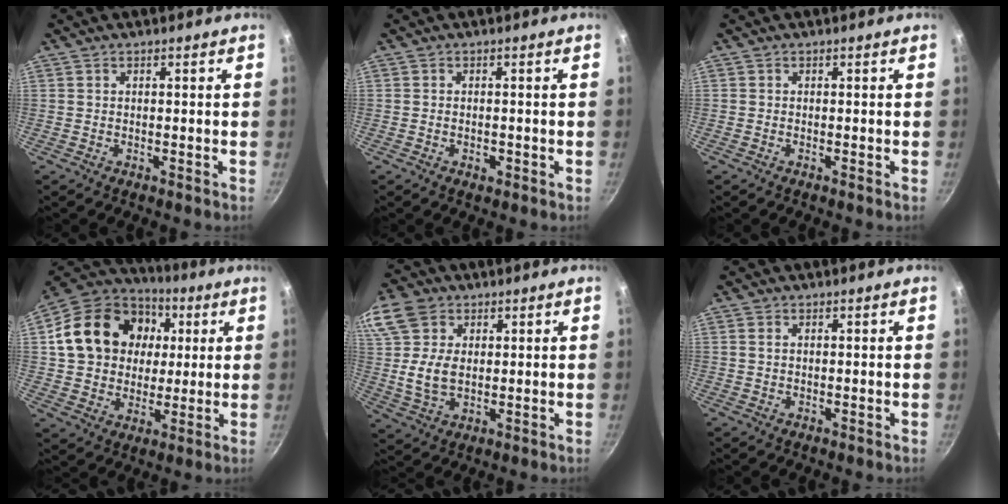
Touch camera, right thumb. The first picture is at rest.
{"total": 1.6, "force": [-0.6, 1.0, 1.1], "torque": [-0.016, 0.002, -0.011]}
{"total": 0.0}
{"total": 21.3, "force": [4.4, 17.0, 12.0], "torque": [-0.191, 0.022, 0.071]}
{"total": 14.2, "force": [3.7, 10.4, 8.9], "torque": [-0.179, -0.003, 0.066]}
{"total": 0.9, "force": [0.3, 0.6, 0.6], "torque": [-0.011, 0.002, 0.003]}